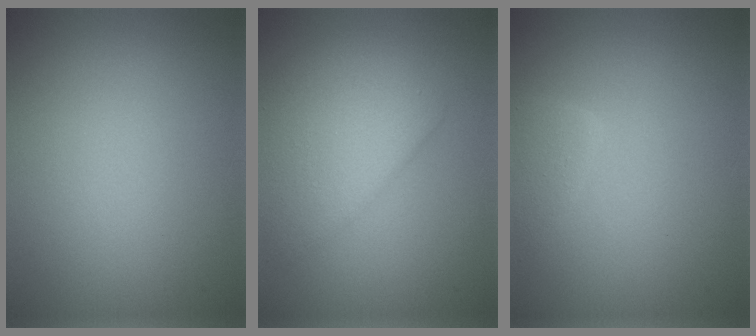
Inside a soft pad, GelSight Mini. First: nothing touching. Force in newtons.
{"total": 4.1, "press": 4.1, "slide": 0.1}
{"total": 1.7, "press": 1.7, "slide": 0.2}